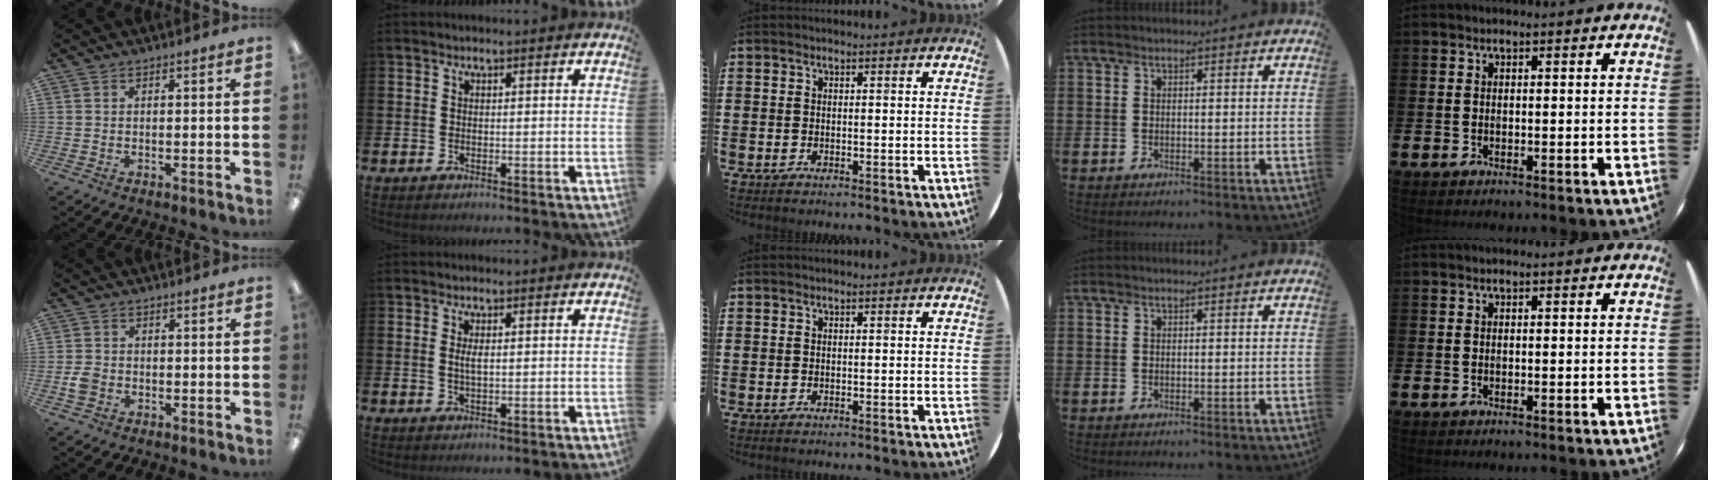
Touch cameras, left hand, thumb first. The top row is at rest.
{"thumb": {"total": 3.1, "force": [-1.0, 2.4, 1.6], "torque": [-0.026, 0.008, -0.019]}, "index": {"total": 1.8, "force": [0.3, 0.7, 1.6], "torque": [-0.031, 0.002, 0.003]}}